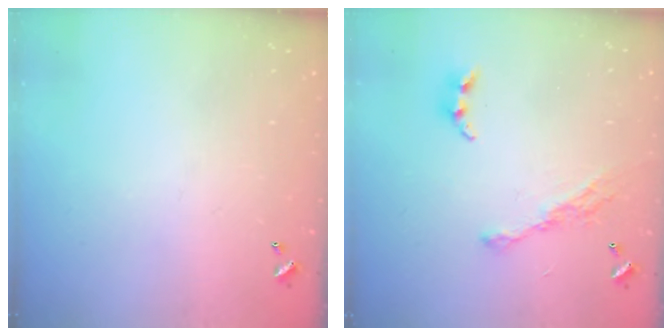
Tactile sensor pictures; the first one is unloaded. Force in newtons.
{"total": 10.4, "press": 10.3, "slide": 1.2}